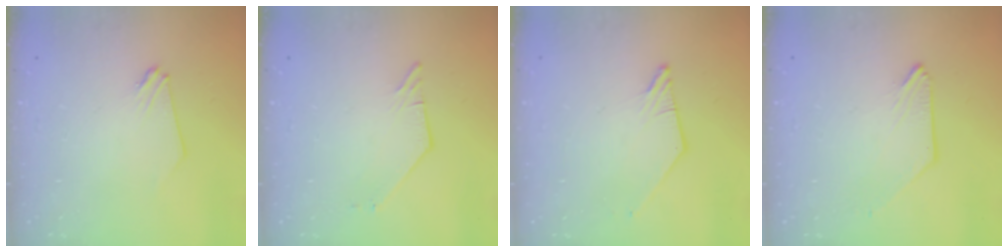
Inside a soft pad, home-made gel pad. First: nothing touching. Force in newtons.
{"total": 2.7, "press": 2.7, "slide": 0.4}
{"total": 0.8, "press": 0.8, "slide": 0.2}
{"total": 0.0}